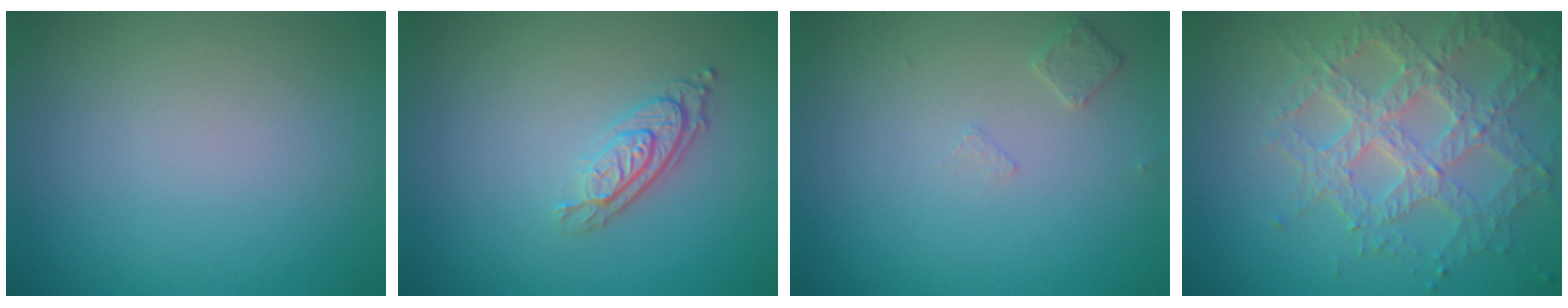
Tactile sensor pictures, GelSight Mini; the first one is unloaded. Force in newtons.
{"total": 3.0, "press": 2.2, "slide": 2.0}
{"total": 1.2, "press": 1.1, "slide": 0.3}
{"total": 7.0, "press": 5.2, "slide": 4.7}